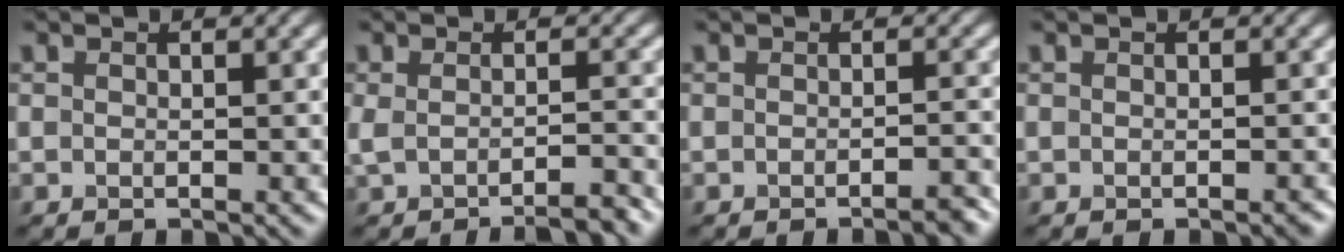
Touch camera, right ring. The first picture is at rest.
{"total": 3.2, "force": [-1.9, 0.7, 2.5], "torque": [-0.037, -0.008, -0.037]}
{"total": 1.8, "force": [-1.3, 0.4, 1.2], "torque": [-0.005, 0.004, -0.021]}
{"total": 0.6, "force": [-0.4, 0.1, 0.3], "torque": [-0.003, 0.002, -0.005]}